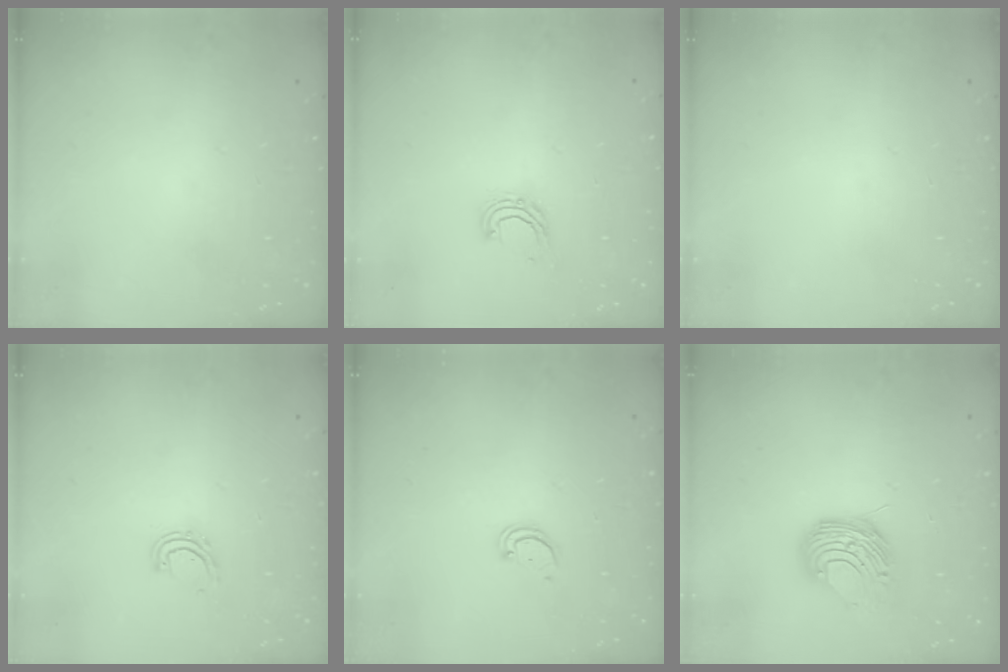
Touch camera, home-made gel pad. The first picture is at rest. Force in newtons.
{"total": 5.6, "press": 5.6, "slide": 1.0}
{"total": 0.0}
{"total": 6.1, "press": 5.9, "slide": 1.4}
{"total": 1.6, "press": 1.6, "slide": 0.1}
{"total": 10.3, "press": 10.2, "slide": 1.1}